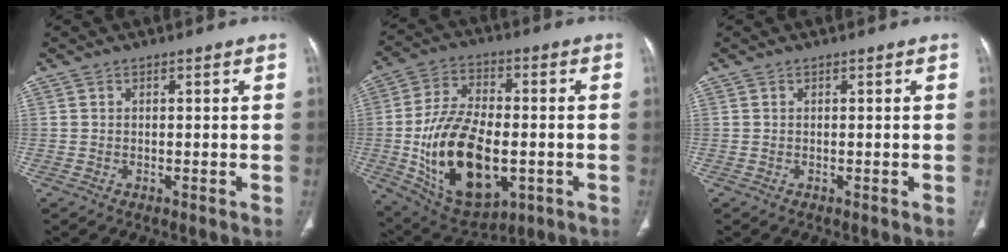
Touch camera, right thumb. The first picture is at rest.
{"total": 21.3, "force": [-3.9, 12.0, 17.1], "torque": [-0.293, 0.005, -0.045]}
{"total": 0.0}